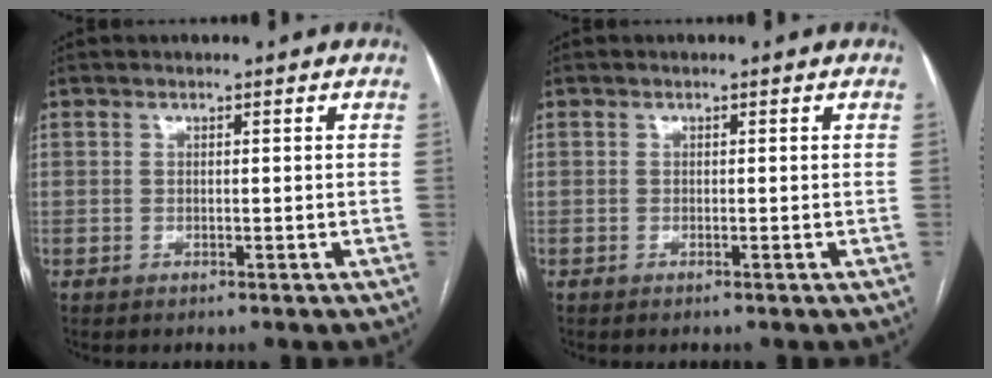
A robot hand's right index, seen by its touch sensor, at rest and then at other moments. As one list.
[{"total": 0.0}]